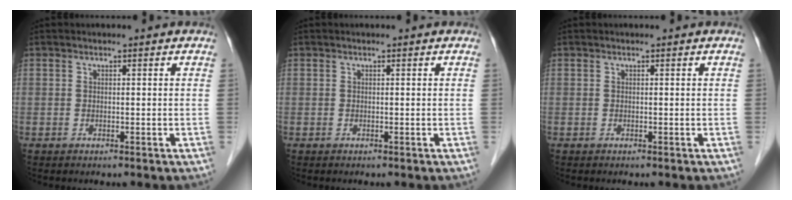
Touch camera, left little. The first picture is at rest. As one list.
[{"total": 0.0}, {"total": 0.0}]